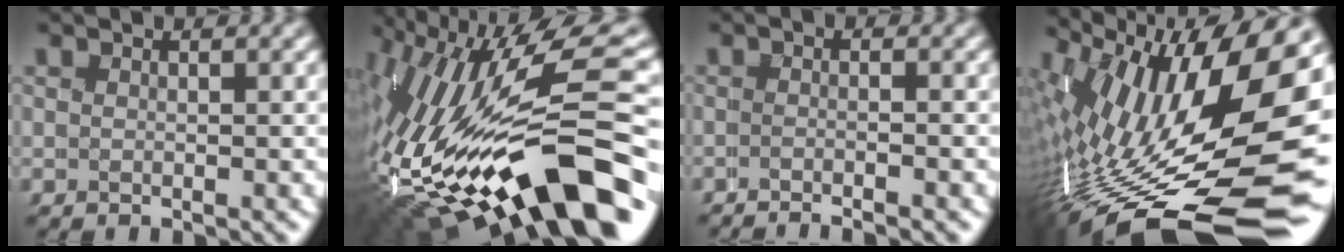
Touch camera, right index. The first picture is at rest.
{"total": 14.6, "force": [-4.8, 5.5, 12.7], "torque": [-0.203, -0.008, -0.062]}
{"total": 2.5, "force": [-2.0, 0.0, 1.4], "torque": [-0.005, 0.009, -0.039]}
{"total": 18.0, "force": [-3.7, 8.6, 15.4], "torque": [-0.243, -0.036, -0.025]}